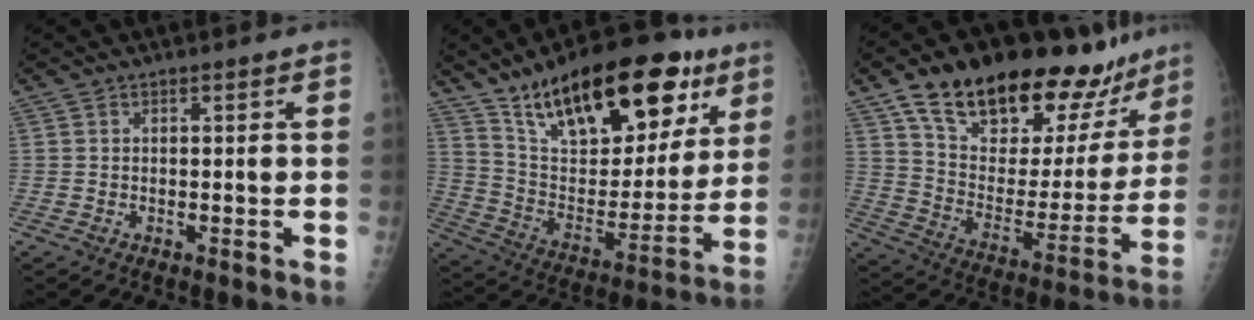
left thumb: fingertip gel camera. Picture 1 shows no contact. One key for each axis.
{"total": 29.1, "fx": 17.0, "fy": 12.5, "fz": 20.1, "tx": -0.275, "ty": -0.033, "tz": 0.278}
{"total": 28.8, "fx": 21.3, "fy": 12.3, "fz": 14.9, "tx": -0.190, "ty": -0.073, "tz": 0.326}